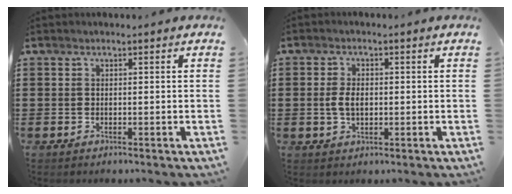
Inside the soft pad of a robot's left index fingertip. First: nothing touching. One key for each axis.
{"total": 3.4, "fx": -0.1, "fy": 1.8, "fz": 2.8, "tx": -0.071, "ty": -0.001, "tz": -0.007}